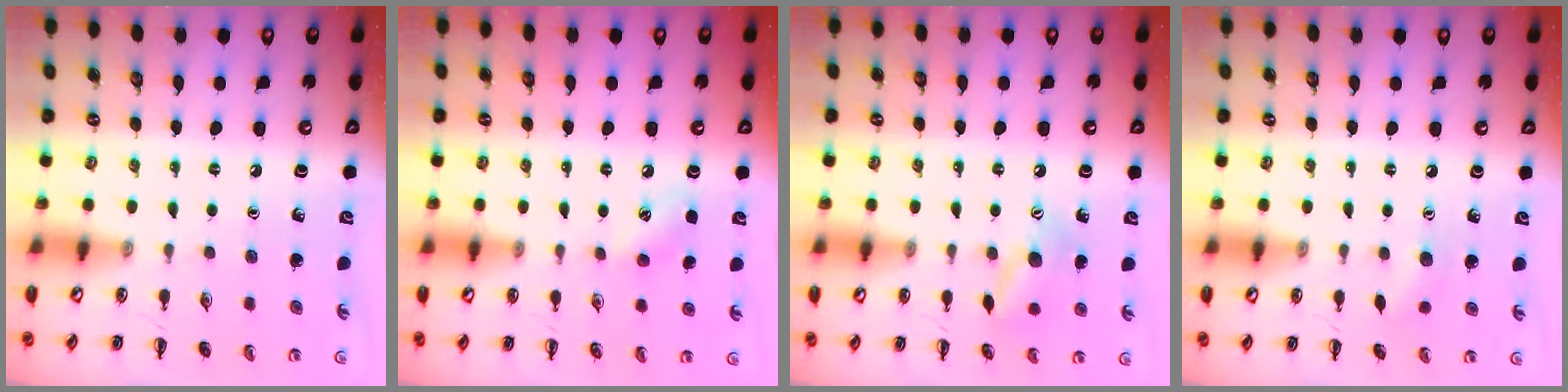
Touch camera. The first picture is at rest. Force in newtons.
{"total": 3.8, "press": 3.6, "slide": 1.0}
{"total": 10.7, "press": 10.6, "slide": 1.8}
{"total": 5.1, "press": 4.9, "slide": 1.3}